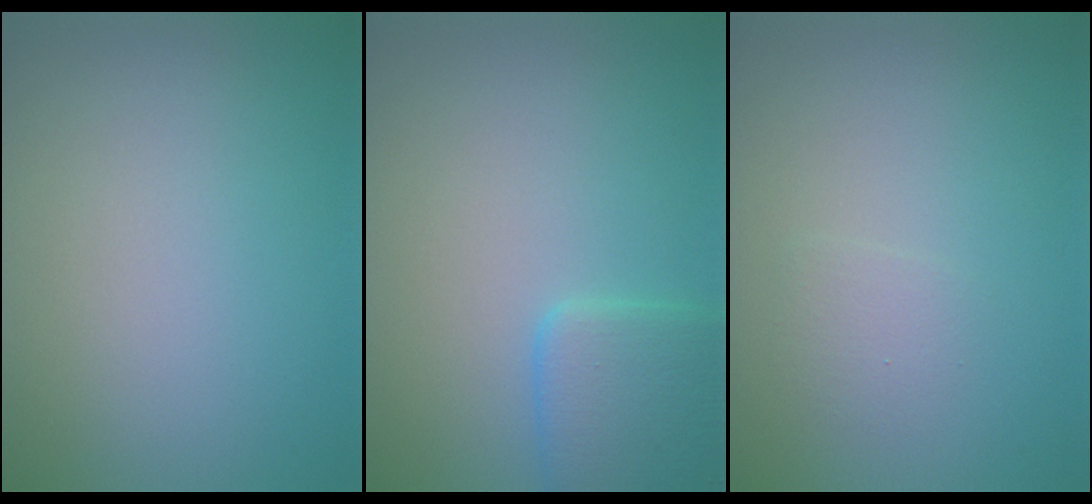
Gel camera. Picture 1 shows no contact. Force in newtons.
{"total": 3.6, "press": 3.6, "slide": 0.3}
{"total": 1.1, "press": 1.1, "slide": 0.1}